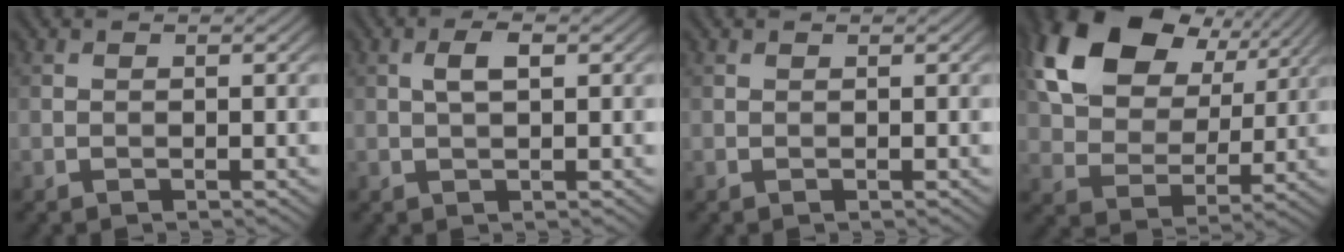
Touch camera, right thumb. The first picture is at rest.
{"total": 2.4, "force": [0.6, 0.8, 2.1], "torque": [-0.044, 0.005, 0.009]}
{"total": 0.0}
{"total": 16.8, "force": [8.0, 10.8, 10.0], "torque": [-0.222, 0.021, 0.141]}